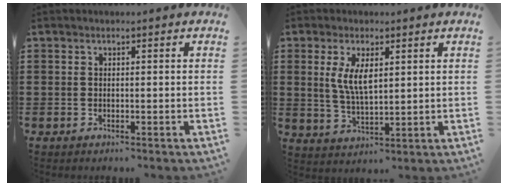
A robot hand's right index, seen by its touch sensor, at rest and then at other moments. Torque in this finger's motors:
{"motor_torque": [0.53, 0.50, 0.69, 0.21]}